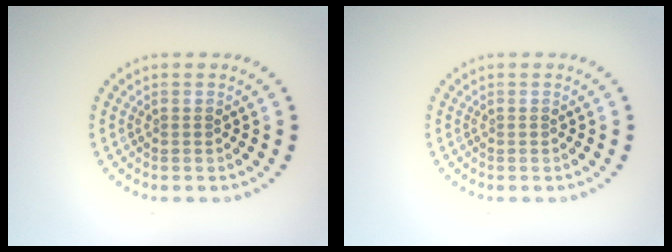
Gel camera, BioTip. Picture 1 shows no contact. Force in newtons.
{"total": 0.0}